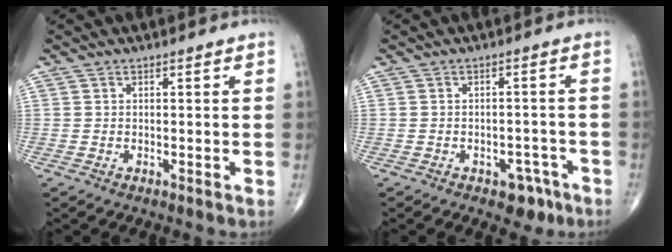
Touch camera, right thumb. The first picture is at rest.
{"total": 4.5, "force": [-2.6, 2.8, 2.3], "torque": [-0.006, 0.024, -0.029]}